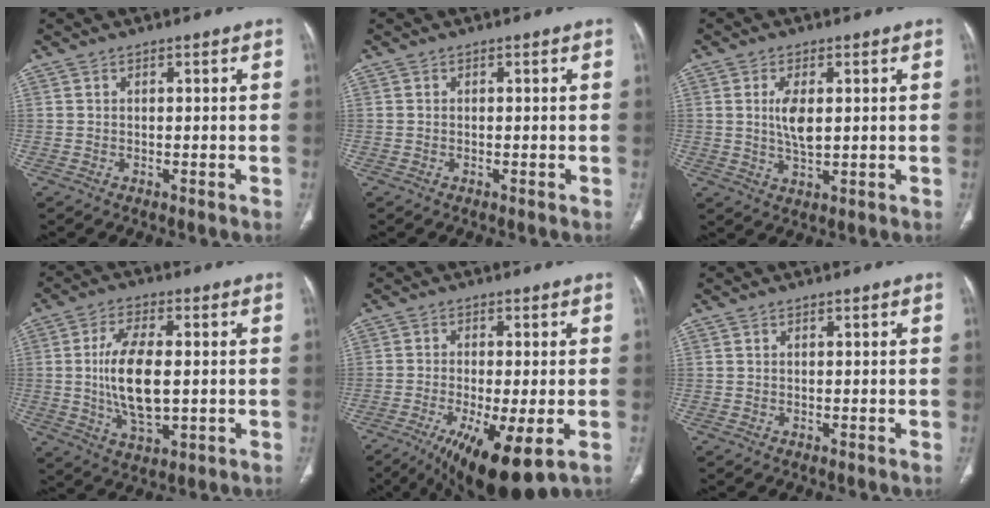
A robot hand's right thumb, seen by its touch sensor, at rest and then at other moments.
{"total": 0.0}
{"total": 5.3, "force": [1.0, 2.3, 4.7], "torque": [-0.093, -0.011, 0.022]}
{"total": 12.5, "force": [-0.1, 5.8, 11.1], "torque": [-0.207, -0.006, 0.003]}
{"total": 13.7, "force": [-6.0, 3.8, 11.7], "torque": [-0.186, -0.017, -0.086]}
{"total": 0.0}